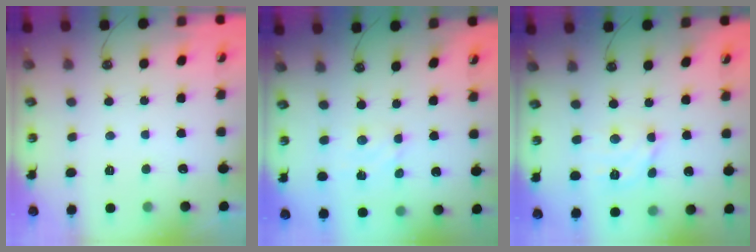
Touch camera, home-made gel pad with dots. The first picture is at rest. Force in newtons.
{"total": 2.7, "press": 2.6, "slide": 0.4}
{"total": 7.0, "press": 7.0, "slide": 0.5}